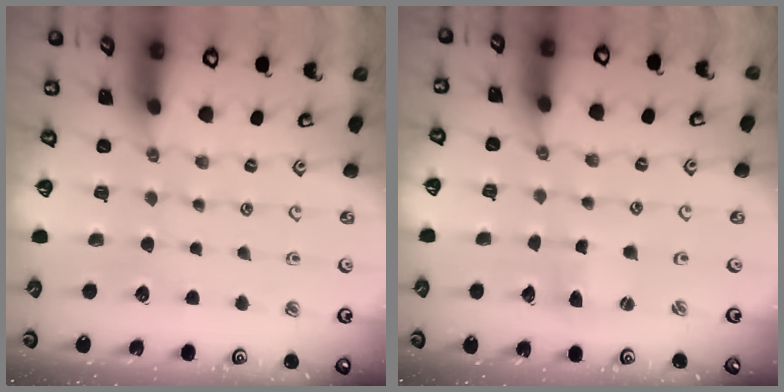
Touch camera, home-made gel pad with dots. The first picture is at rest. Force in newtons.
{"total": 1.0, "press": 1.0, "slide": 0.2}